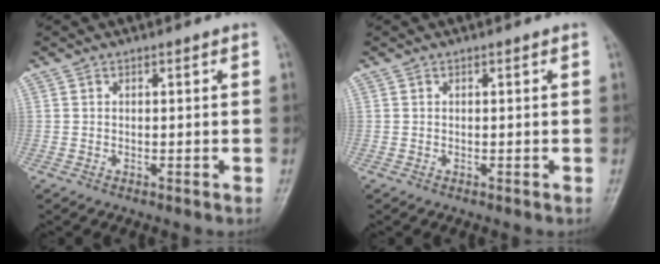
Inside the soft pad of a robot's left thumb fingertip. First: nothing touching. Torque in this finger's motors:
{"motor_torque": [0.00, 0.00, -0.02, 0.02, 0.00]}